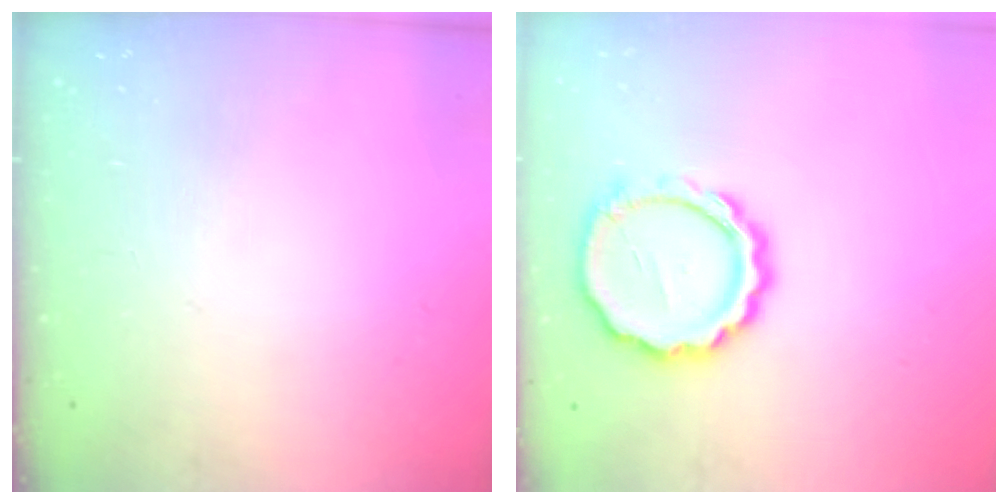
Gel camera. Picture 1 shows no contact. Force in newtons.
{"total": 11.9, "press": 11.7, "slide": 1.9}